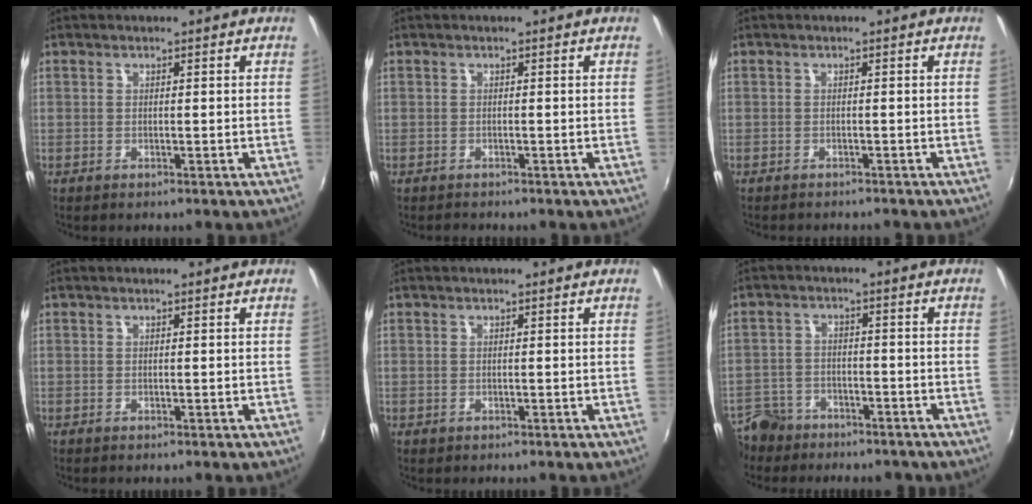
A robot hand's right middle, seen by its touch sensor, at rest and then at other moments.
{"total": 1.0, "force": [-0.9, 0.5, -0.2], "torque": [0.000, 0.000, -0.016]}
{"total": 2.3, "force": [-2.2, 0.6, 0.6], "torque": [-0.016, -0.012, -0.032]}
{"total": 0.0}
{"total": 0.0}
{"total": 10.0, "force": [-7.2, 6.4, 2.6], "torque": [-0.084, 0.011, -0.117]}